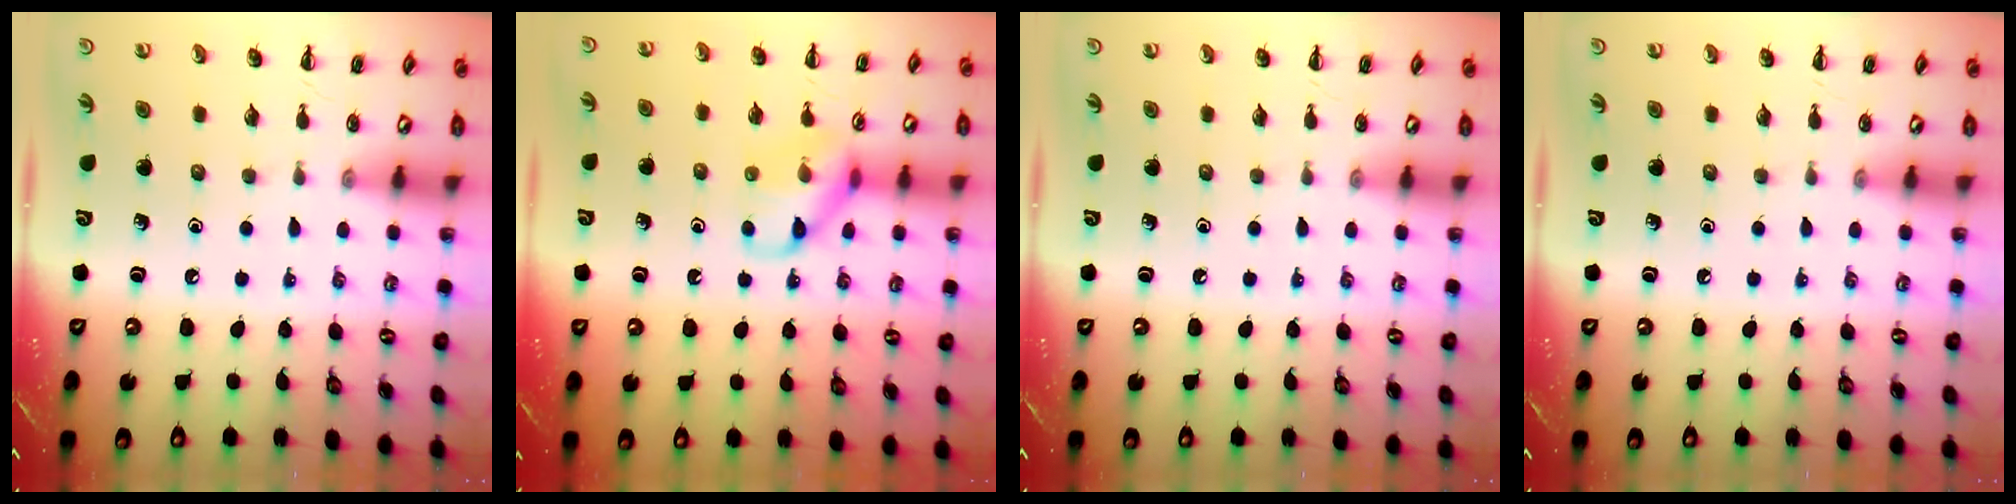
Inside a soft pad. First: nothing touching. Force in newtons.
{"total": 11.0, "press": 11.0, "slide": 0.3}
{"total": 0.0}
{"total": 0.0}